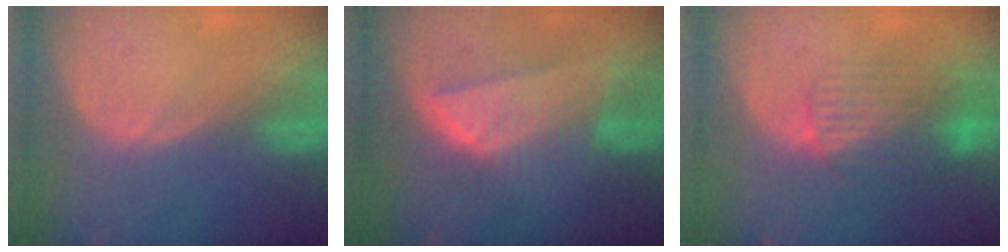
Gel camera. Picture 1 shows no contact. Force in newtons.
{"total": 8.4, "press": 7.4, "slide": 4.0}
{"total": 8.2, "press": 7.3, "slide": 3.9}